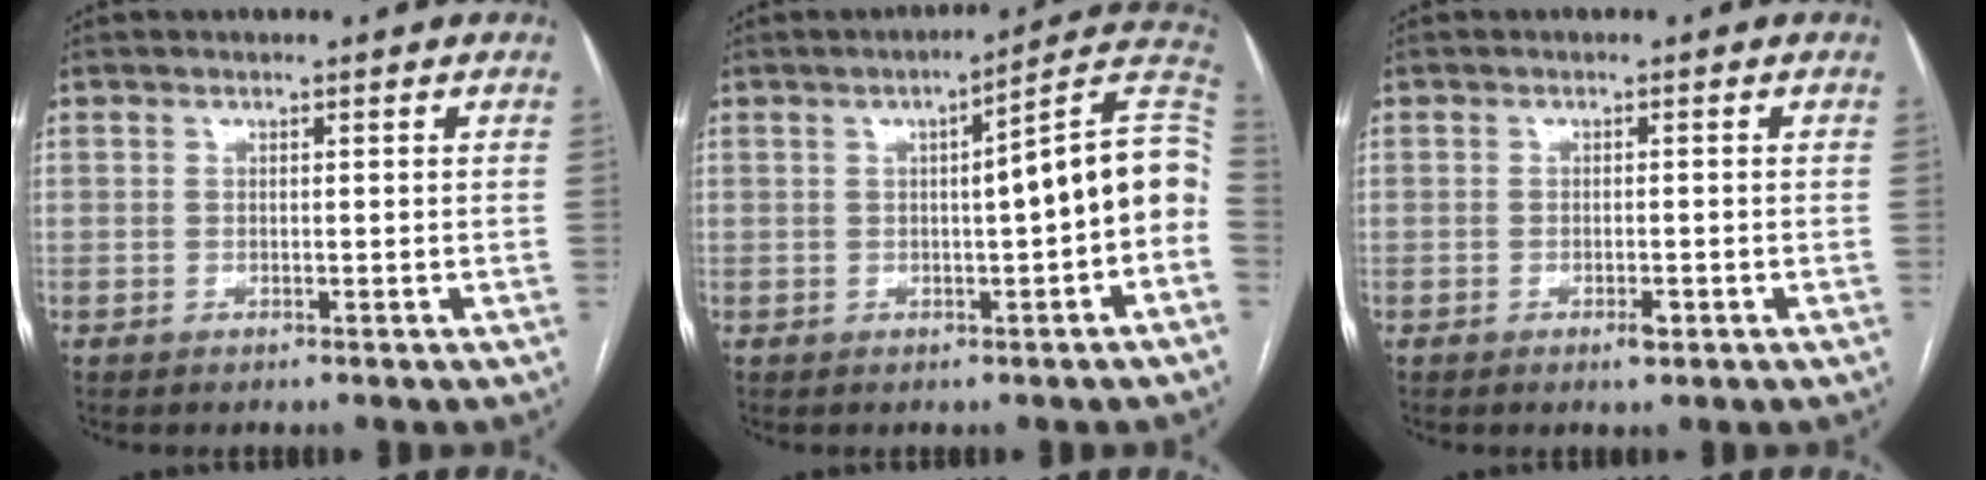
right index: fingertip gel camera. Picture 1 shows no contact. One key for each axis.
{"total": 11.6, "fx": -0.5, "fy": 0.8, "fz": 11.5, "tx": -0.146, "ty": 0.034, "tz": -0.013}
{"total": 1.8, "fx": -0.9, "fy": 0.4, "fz": 1.4, "tx": -0.024, "ty": -0.001, "tz": -0.013}